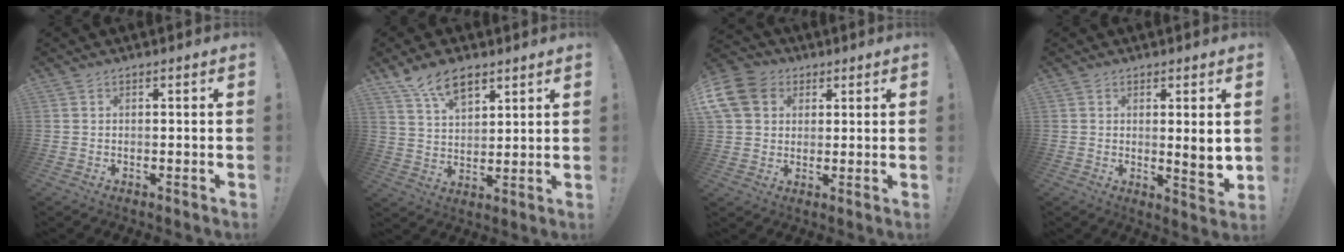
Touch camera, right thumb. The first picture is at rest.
{"total": 9.5, "force": [6.5, 4.8, 5.0], "torque": [-0.091, -0.028, 0.124]}
{"total": 12.0, "force": [4.1, 9.8, 5.6], "torque": [-0.105, -0.016, 0.082]}
{"total": 5.3, "force": [1.4, 0.4, 5.1], "torque": [-0.061, -0.020, 0.020]}